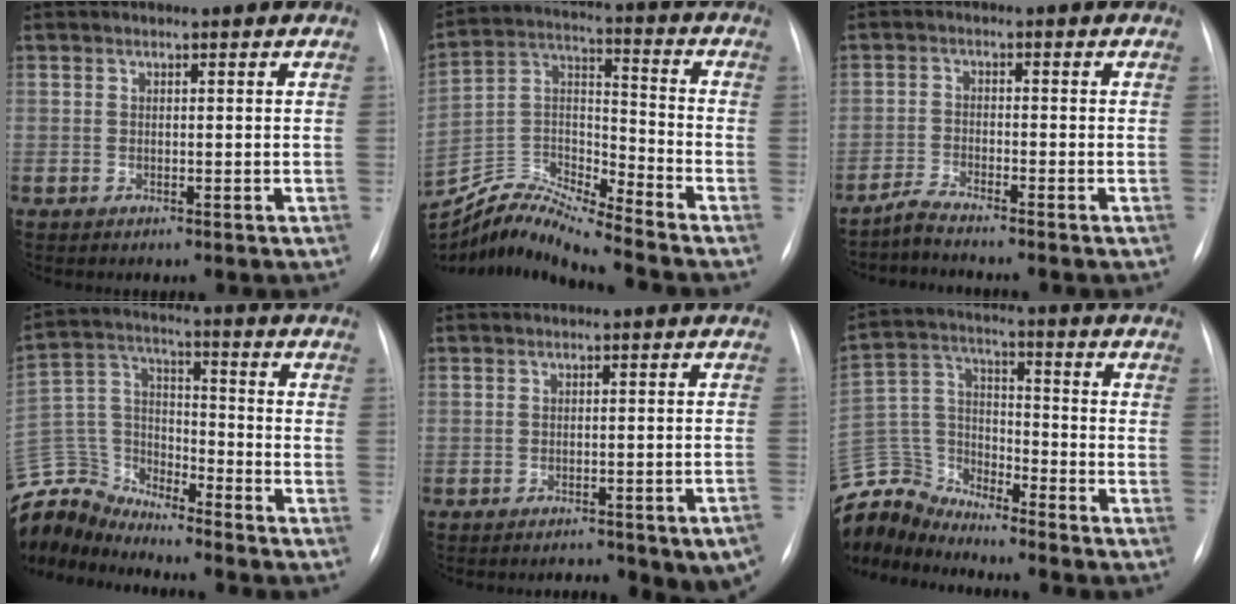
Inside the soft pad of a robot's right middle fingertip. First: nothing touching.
{"total": 14.1, "force": [-13.7, -0.8, 3.0], "torque": [-0.059, 0.042, -0.264]}
{"total": 2.8, "force": [-2.7, -0.7, 0.3], "torque": [-0.014, -0.015, -0.057]}
{"total": 13.9, "force": [-13.5, 3.0, 0.9], "torque": [-0.030, 0.054, -0.259]}
{"total": 10.4, "force": [-7.9, 2.8, 6.1], "torque": [-0.048, 0.014, -0.090]}
{"total": 13.4, "force": [-13.1, 2.8, 0.9], "torque": [-0.030, 0.049, -0.253]}